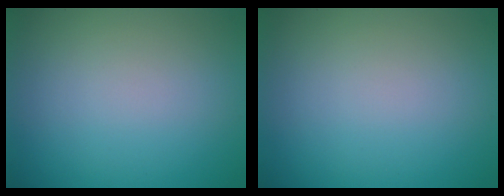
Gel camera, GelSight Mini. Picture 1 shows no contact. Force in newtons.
{"total": 0.0}